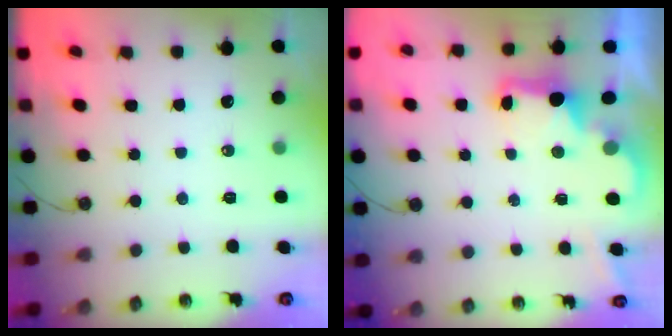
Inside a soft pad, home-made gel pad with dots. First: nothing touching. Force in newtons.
{"total": 2.7, "press": 2.6, "slide": 0.5}